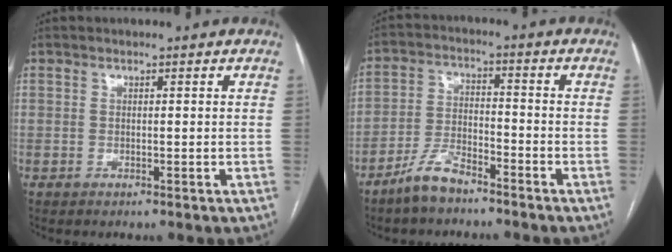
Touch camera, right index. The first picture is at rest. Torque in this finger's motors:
{"motor_torque": [-0.97, -0.47, -1.05, -0.21]}